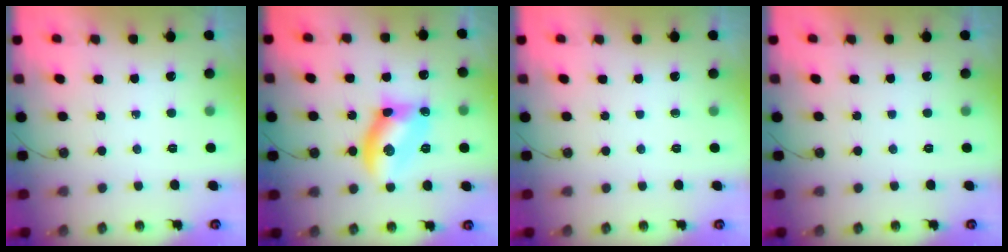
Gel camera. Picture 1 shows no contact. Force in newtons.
{"total": 12.0, "press": 12.0, "slide": 0.5}
{"total": 0.0}
{"total": 0.0}